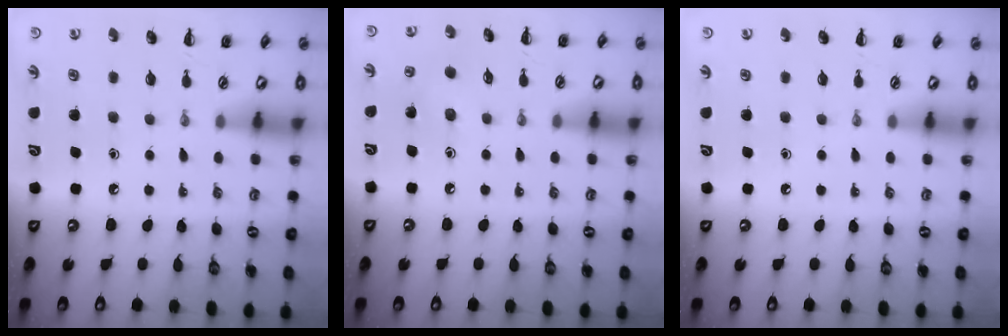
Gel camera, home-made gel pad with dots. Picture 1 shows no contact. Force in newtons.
{"total": 3.8, "press": 3.6, "slide": 1.2}
{"total": 0.0}